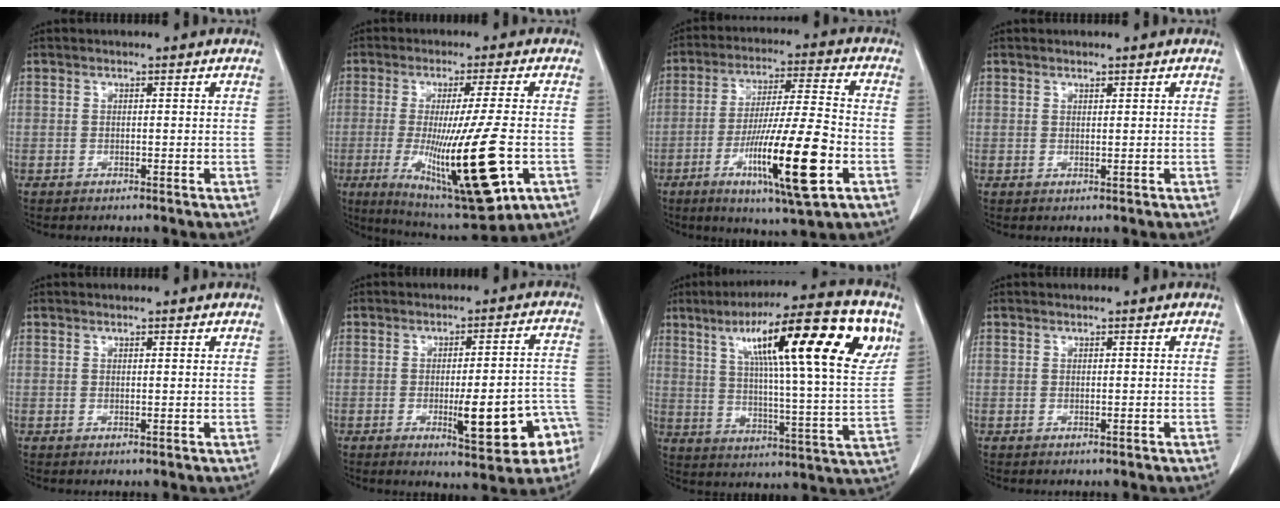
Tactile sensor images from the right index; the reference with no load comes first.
{"total": 18.6, "force": [-4.6, 1.3, 17.9], "torque": [-0.302, -0.045, -0.062]}
{"total": 16.8, "force": [-6.0, 0.7, 15.7], "torque": [-0.281, -0.022, -0.099]}
{"total": 0.6, "force": [0.5, 0.1, 0.3], "torque": [-0.006, -0.005, 0.009]}
{"total": 0.7, "force": [0.6, 0.0, 0.4], "torque": [-0.008, -0.005, 0.009]}
{"total": 12.4, "force": [-4.6, 2.3, 11.3], "torque": [-0.133, 0.013, -0.051]}
{"total": 24.3, "force": [10.5, 2.7, 21.8], "torque": [-0.334, 0.027, 0.154]}
{"total": 0.0}